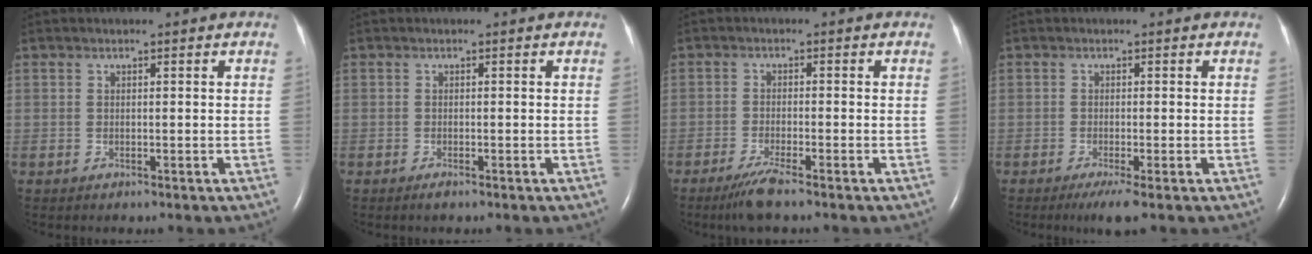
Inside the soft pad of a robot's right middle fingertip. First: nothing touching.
{"total": 0.7, "force": [-0.6, 0.0, 0.5], "torque": [-0.013, -0.002, -0.009]}
{"total": 3.8, "force": [-2.8, -0.1, 2.6], "torque": [-0.061, -0.012, -0.056]}
{"total": 2.9, "force": [-1.7, 0.0, 2.4], "torque": [-0.044, -0.011, -0.030]}